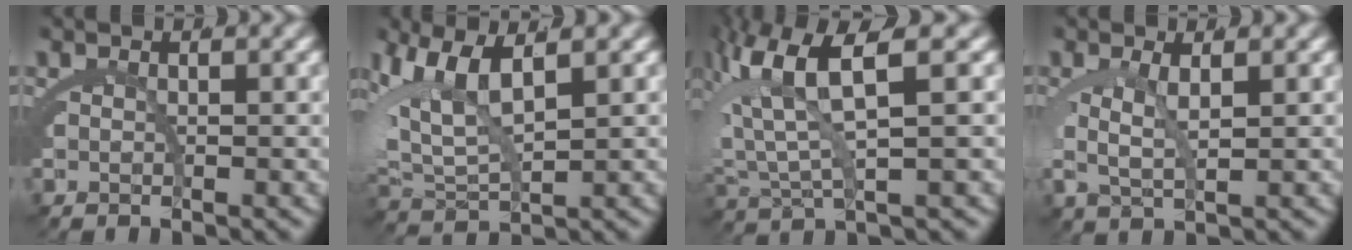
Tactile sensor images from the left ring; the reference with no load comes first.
{"total": 7.3, "force": [1.7, 4.9, 5.1], "torque": [-0.144, -0.021, 0.041]}
{"total": 8.3, "force": [2.9, 3.6, 6.9], "torque": [-0.148, 0.004, 0.049]}
{"total": 3.2, "force": [0.9, 1.1, 2.9], "torque": [-0.063, -0.007, 0.023]}